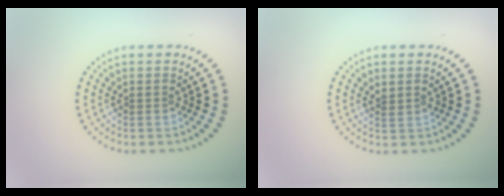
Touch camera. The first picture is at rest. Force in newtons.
{"total": 0.7, "press": 0.4, "slide": 0.6}